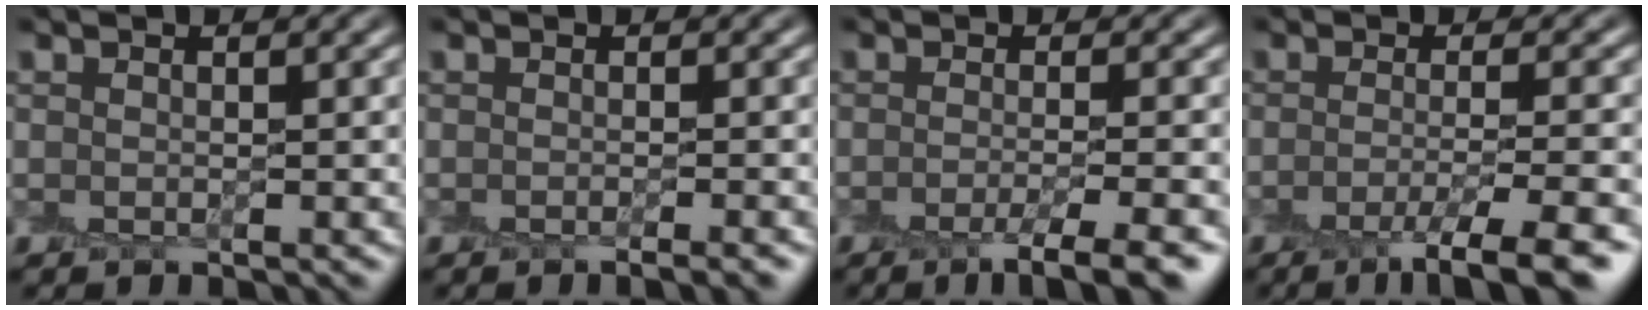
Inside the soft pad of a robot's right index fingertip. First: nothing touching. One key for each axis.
{"total": 1.8, "fx": -0.8, "fy": 0.6, "fz": 1.5, "tx": 0.001, "ty": -0.001, "tz": -0.011}
{"total": 4.3, "fx": -2.3, "fy": 0.9, "fz": 3.6, "tx": -0.045, "ty": -0.005, "tz": -0.042}
{"total": 5.4, "fx": -2.7, "fy": 1.0, "fz": 4.5, "tx": -0.061, "ty": -0.006, "tz": -0.049}